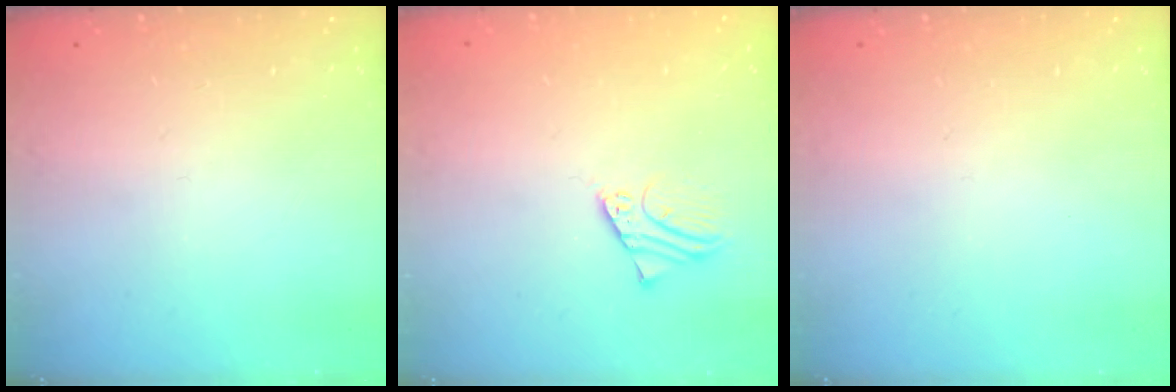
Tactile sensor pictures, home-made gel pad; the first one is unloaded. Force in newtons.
{"total": 1.7, "press": 1.7, "slide": 0.1}
{"total": 0.0}